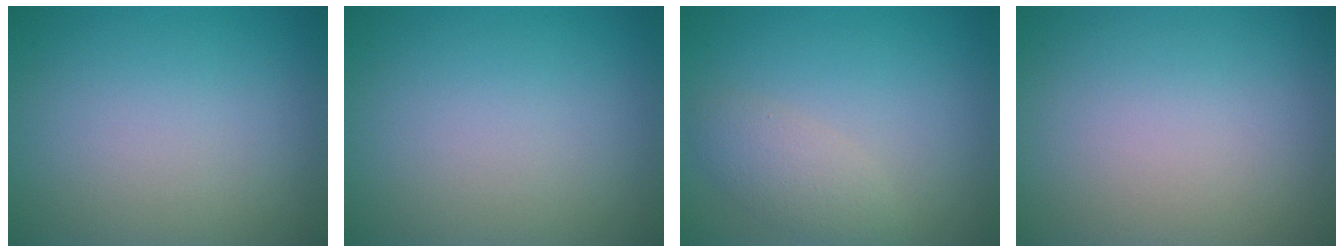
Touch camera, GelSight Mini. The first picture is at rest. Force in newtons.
{"total": 0.0}
{"total": 2.5, "press": 2.5, "slide": 0.0}
{"total": 0.0}